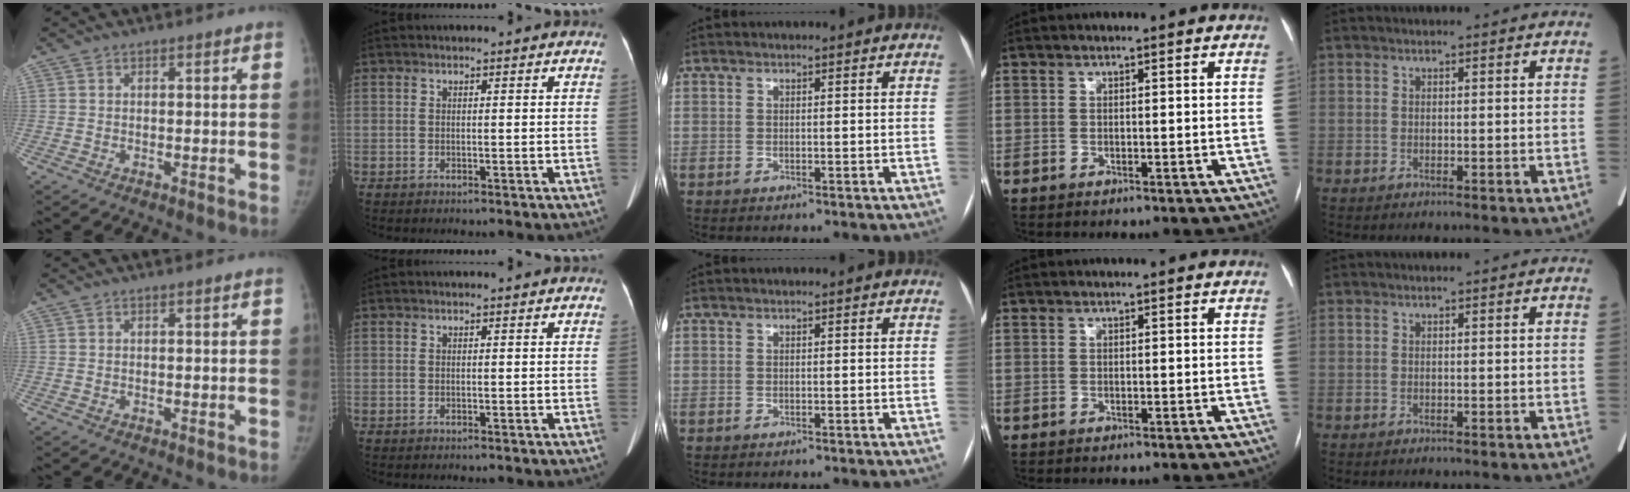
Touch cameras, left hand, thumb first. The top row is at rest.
{}